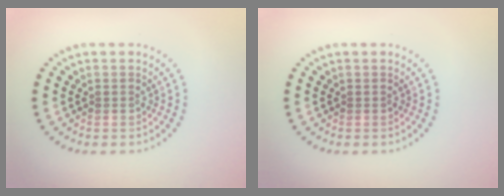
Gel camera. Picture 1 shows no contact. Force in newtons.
{"total": 0.0}